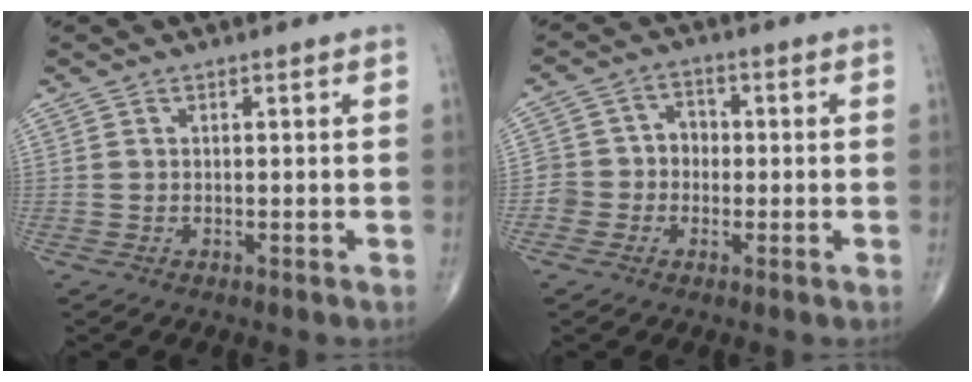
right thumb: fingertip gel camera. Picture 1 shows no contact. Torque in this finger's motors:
{"motor_torque": [0.28, 0.03, 0.32, -0.09, -0.02]}